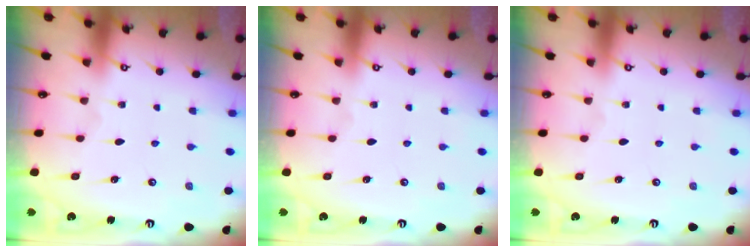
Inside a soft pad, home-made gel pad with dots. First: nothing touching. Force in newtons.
{"total": 0.0}
{"total": 0.0}